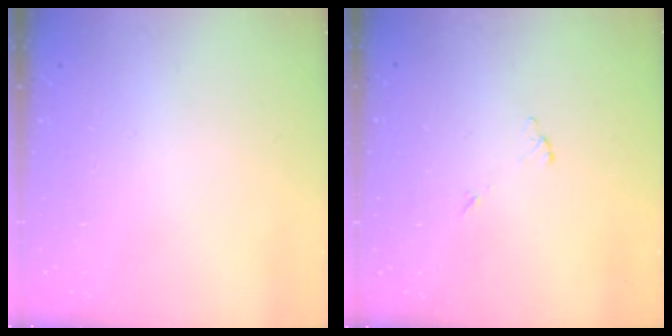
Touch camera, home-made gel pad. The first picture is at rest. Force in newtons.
{"total": 5.6, "press": 5.6, "slide": 0.3}